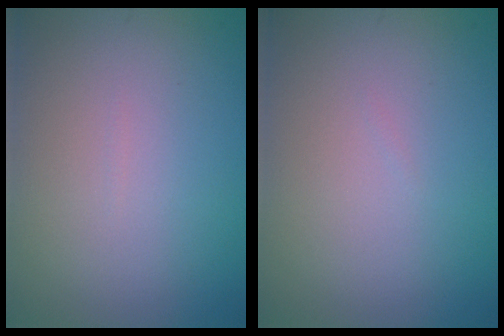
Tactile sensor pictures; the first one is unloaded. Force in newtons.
{"total": 0.0}